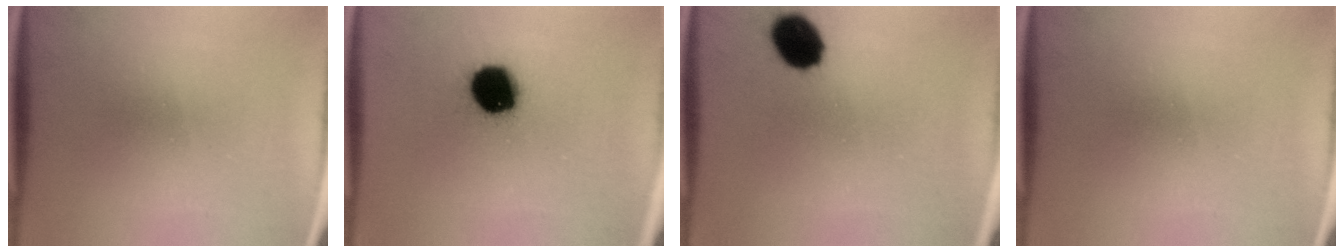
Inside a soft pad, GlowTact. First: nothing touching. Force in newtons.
{"total": 14.4}
{"total": 9.2}
{"total": 0.0}